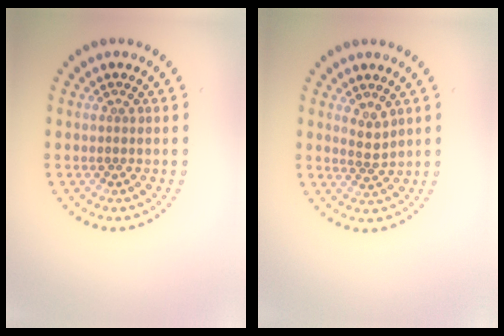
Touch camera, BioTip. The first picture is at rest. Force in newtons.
{"total": 1.6, "press": 1.3, "slide": 1.0}